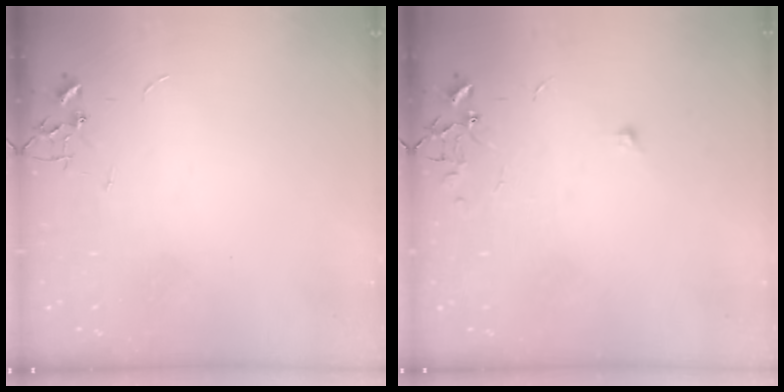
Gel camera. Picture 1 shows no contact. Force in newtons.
{"total": 6.5, "press": 6.5, "slide": 0.6}